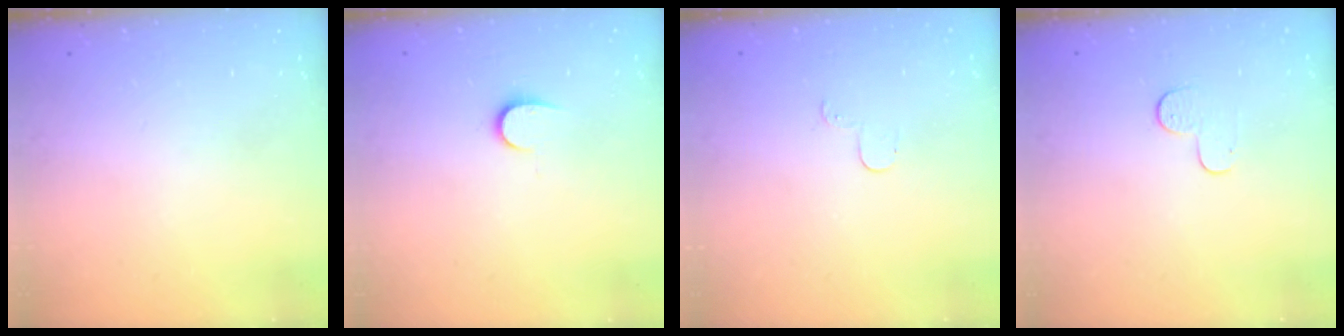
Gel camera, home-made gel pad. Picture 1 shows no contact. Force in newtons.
{"total": 6.4, "press": 6.4, "slide": 0.6}
{"total": 2.9, "press": 2.9, "slide": 0.3}
{"total": 4.8, "press": 4.8, "slide": 0.5}